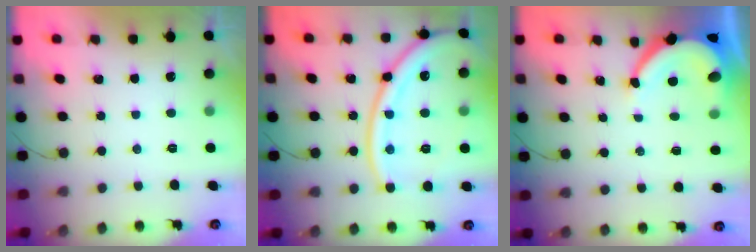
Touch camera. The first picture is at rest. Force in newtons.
{"total": 18.7, "press": 18.6, "slide": 2.3}
{"total": 6.9, "press": 6.8, "slide": 1.1}